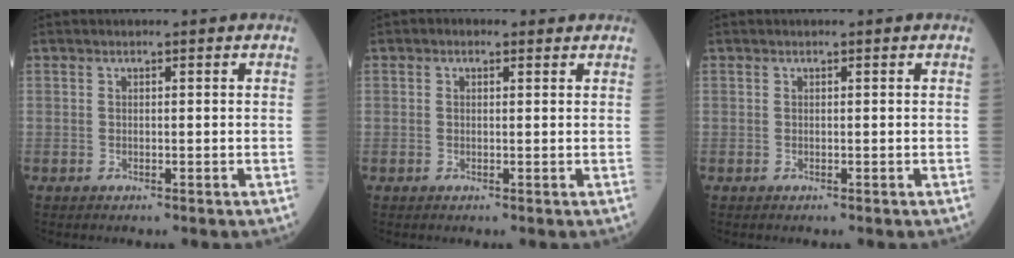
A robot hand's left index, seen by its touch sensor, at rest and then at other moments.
{"total": 1.3, "force": [0.7, 0.8, 0.8], "torque": [-0.020, 0.012, 0.007]}
{"total": 0.0}